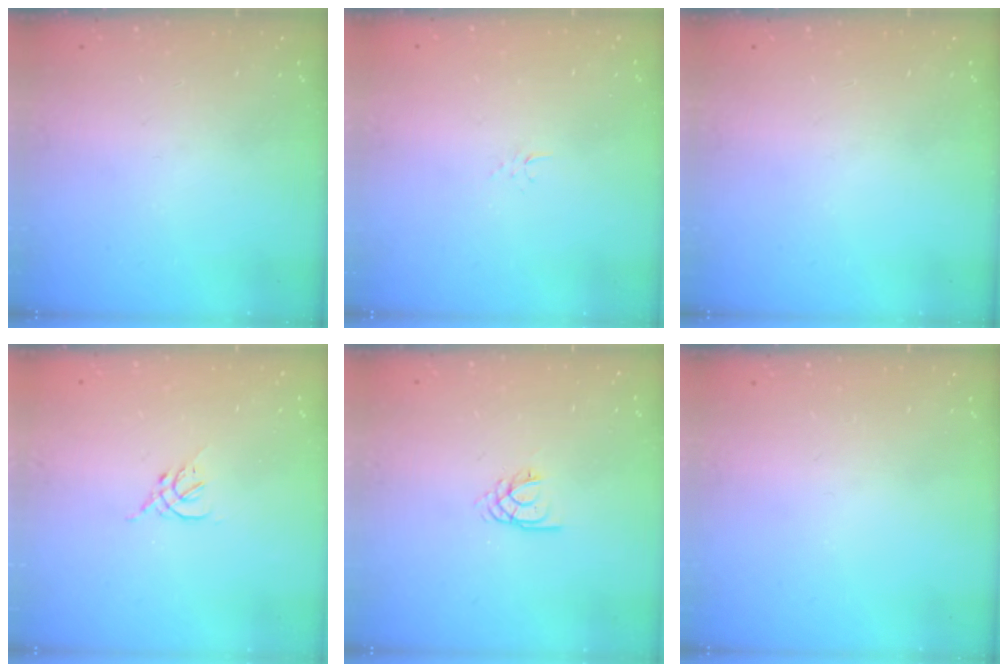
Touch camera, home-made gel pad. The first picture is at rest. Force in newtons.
{"total": 4.0, "press": 4.0, "slide": 0.7}
{"total": 0.0}
{"total": 1.6, "press": 1.5, "slide": 0.6}
{"total": 2.8, "press": 2.7, "slide": 0.3}
{"total": 0.0}